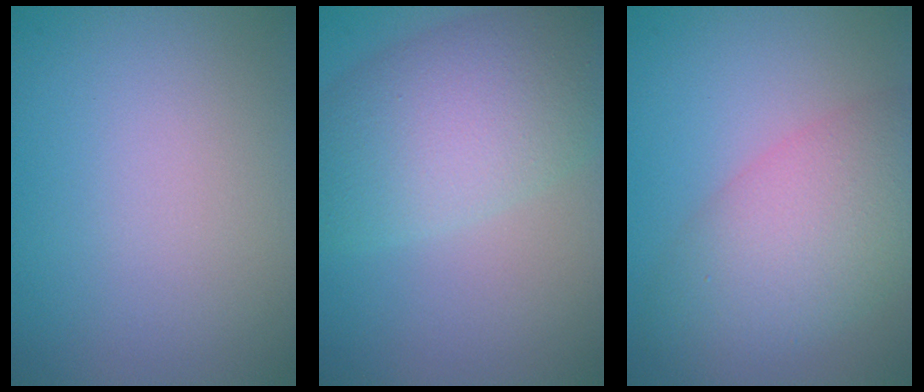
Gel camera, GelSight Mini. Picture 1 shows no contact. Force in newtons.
{"total": 8.4, "press": 8.4, "slide": 0.2}
{"total": 7.0, "press": 7.0, "slide": 0.2}